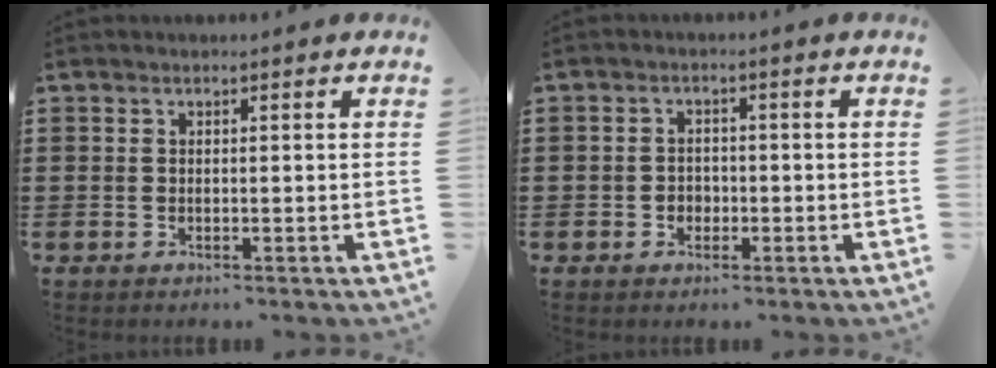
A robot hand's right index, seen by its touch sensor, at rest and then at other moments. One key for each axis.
{"total": 1.6, "fx": -0.7, "fy": 1.3, "fz": 0.7, "tx": -0.018, "ty": -0.002, "tz": -0.016}